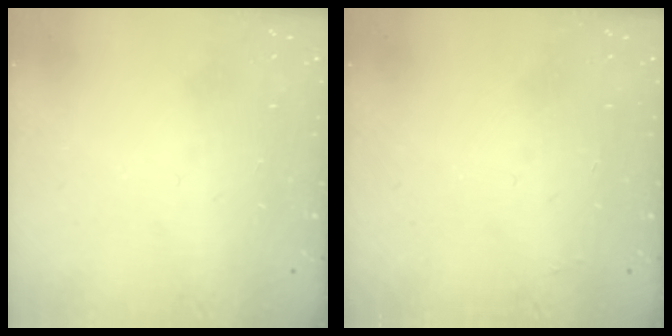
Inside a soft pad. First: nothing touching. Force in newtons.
{"total": 1.9, "press": 1.9, "slide": 0.3}